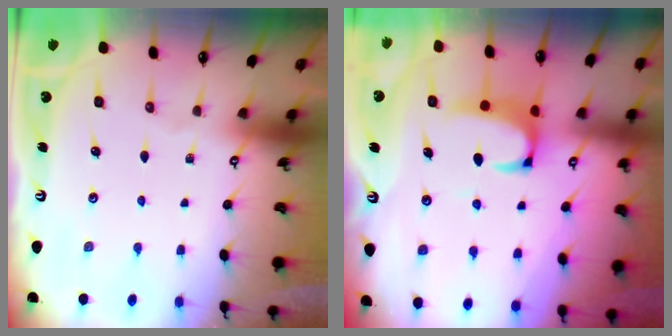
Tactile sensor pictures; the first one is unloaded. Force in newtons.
{"total": 2.1, "press": 1.8, "slide": 0.9}